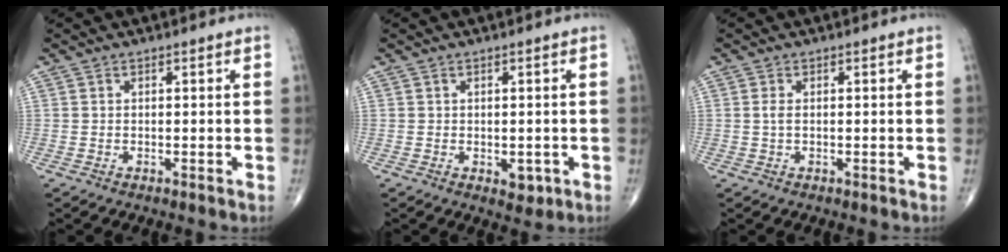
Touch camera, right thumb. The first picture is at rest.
{"total": 2.7, "force": [-0.7, 1.7, 2.0], "torque": [-0.008, -0.001, -0.003]}
{"total": 1.3, "force": [0.1, 0.6, 1.2], "torque": [-0.028, -0.001, 0.004]}